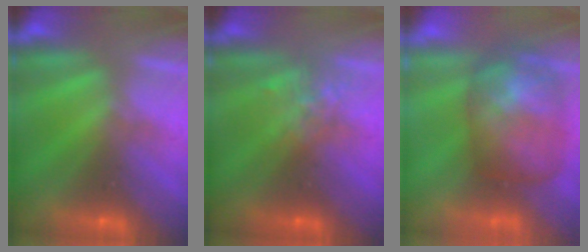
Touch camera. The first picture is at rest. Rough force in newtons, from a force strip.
{"total": 3.9}
{"total": 5.5}